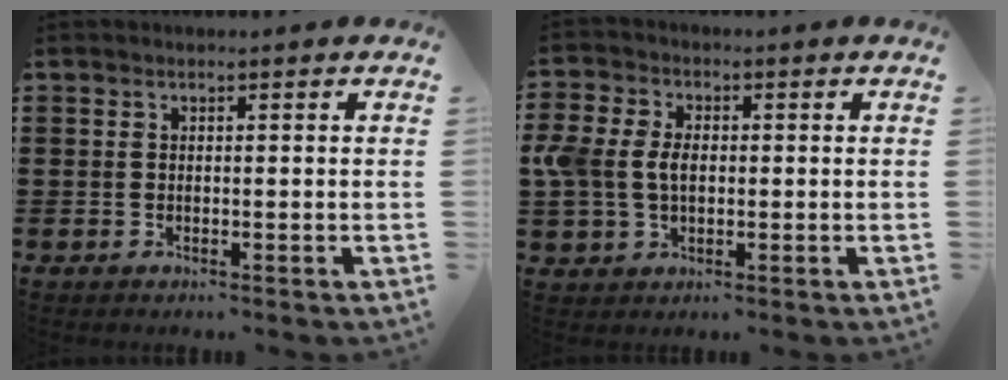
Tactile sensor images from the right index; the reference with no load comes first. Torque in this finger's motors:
{"motor_torque": [1.05, -0.06, 0.65, 0.12]}